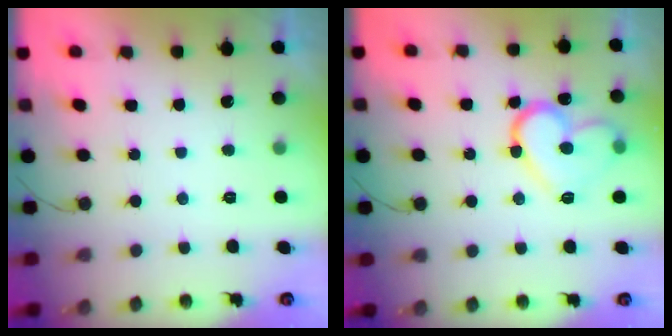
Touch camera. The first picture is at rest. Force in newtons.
{"total": 14.2, "press": 14.1, "slide": 1.4}